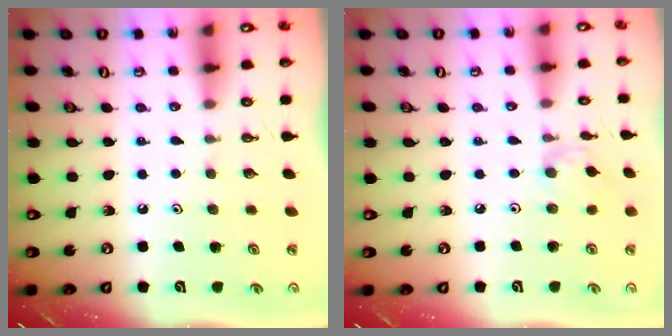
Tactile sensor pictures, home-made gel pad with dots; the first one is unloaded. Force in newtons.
{"total": 2.7, "press": 2.7, "slide": 0.6}